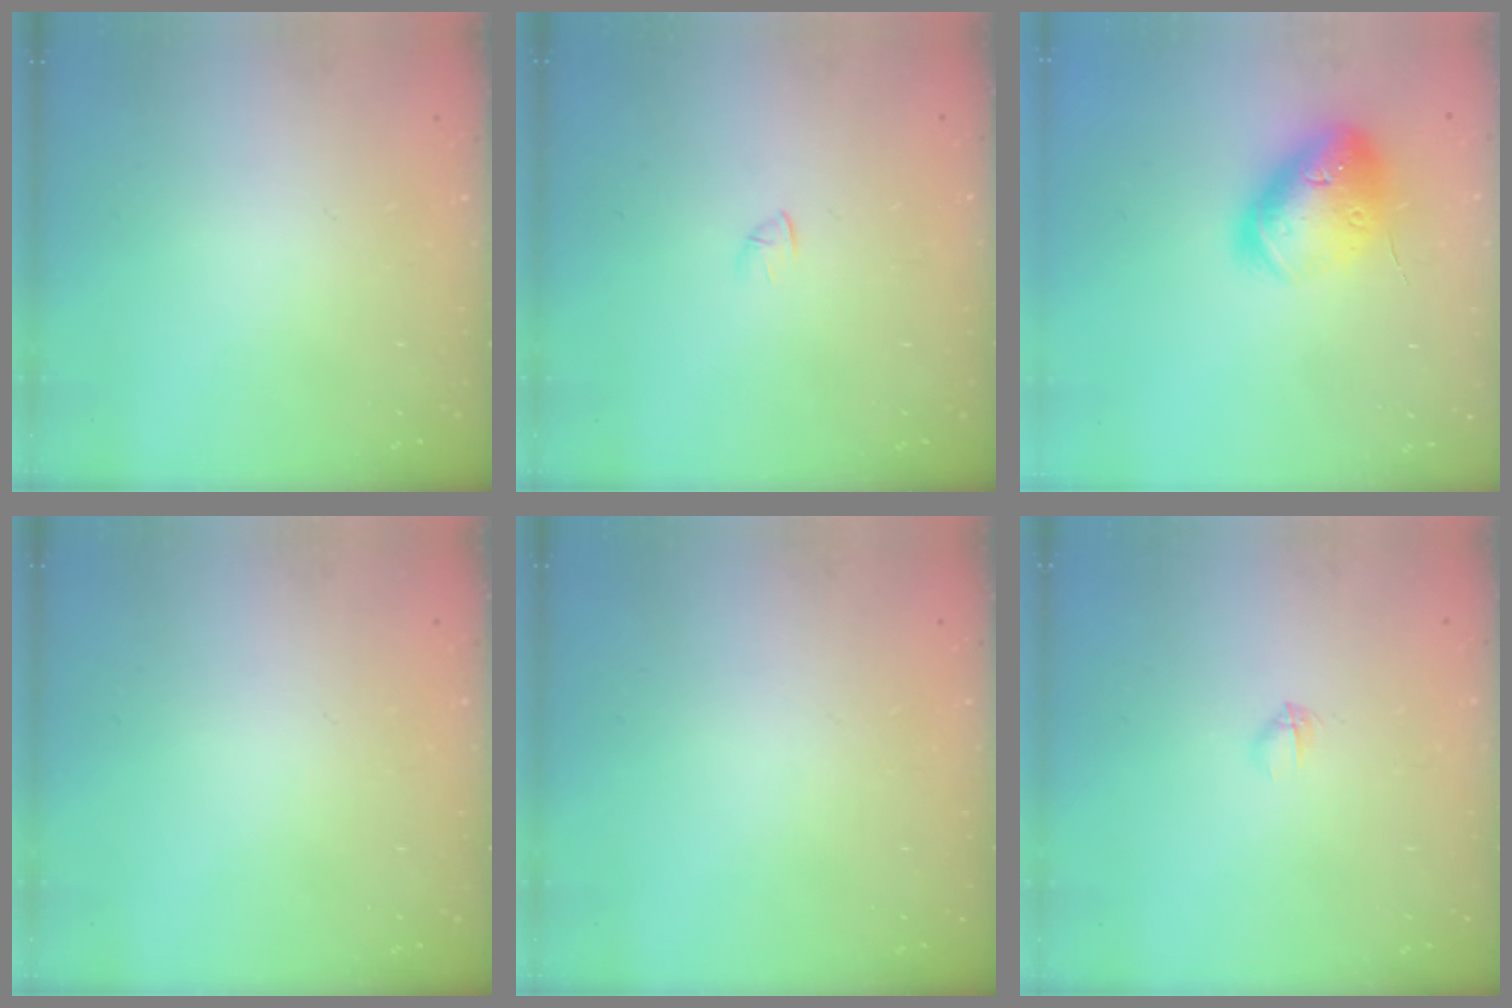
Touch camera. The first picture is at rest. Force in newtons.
{"total": 1.2, "press": 1.1, "slide": 0.3}
{"total": 19.2, "press": 18.9, "slide": 3.0}
{"total": 0.0}
{"total": 0.0}
{"total": 2.3, "press": 2.2, "slide": 0.8}